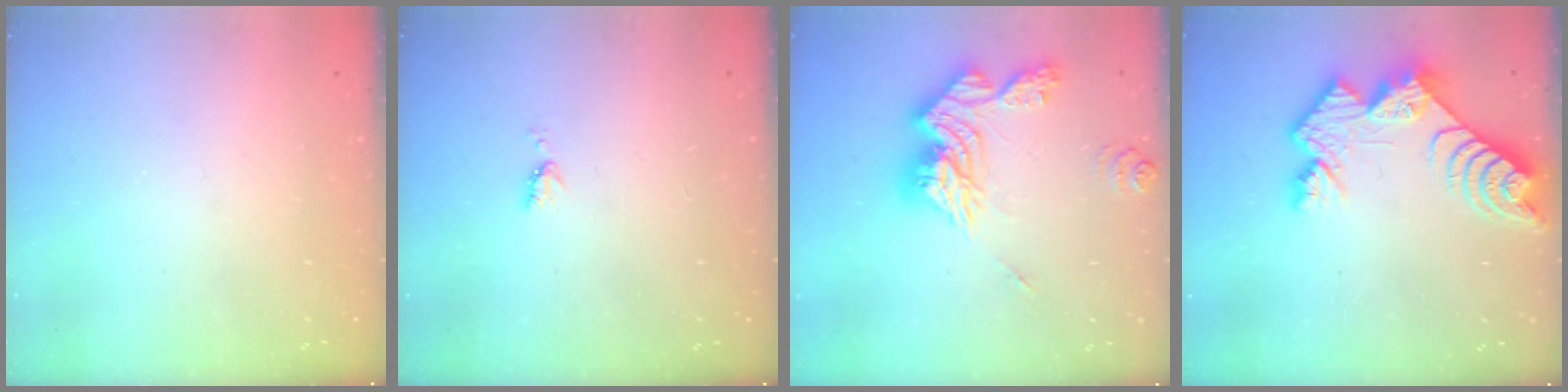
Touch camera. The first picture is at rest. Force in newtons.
{"total": 5.2, "press": 5.1, "slide": 0.8}
{"total": 17.2, "press": 17.1, "slide": 1.5}
{"total": 12.7, "press": 12.7, "slide": 1.1}